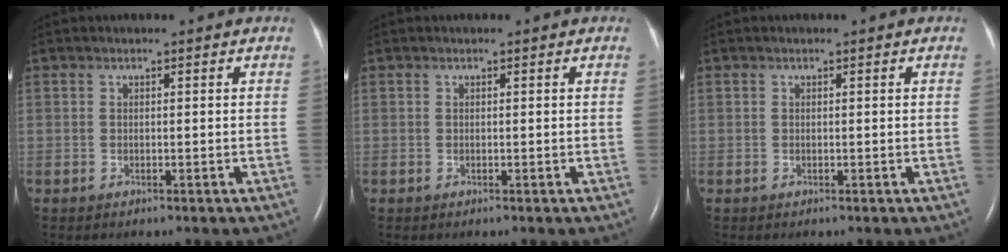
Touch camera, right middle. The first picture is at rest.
{"total": 0.0}
{"total": 0.0}